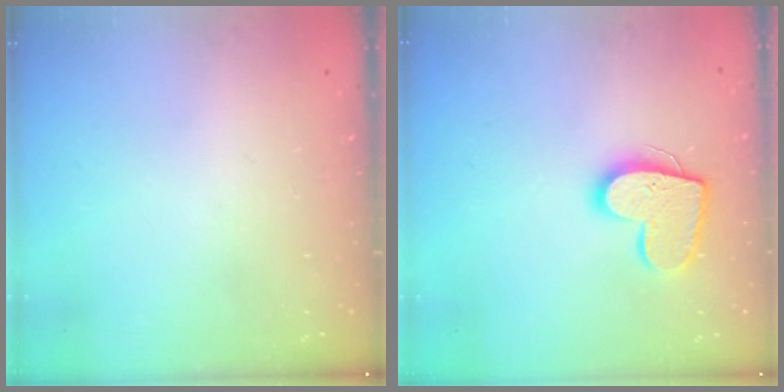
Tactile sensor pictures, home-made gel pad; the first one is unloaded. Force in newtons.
{"total": 14.2, "press": 14.2, "slide": 1.0}